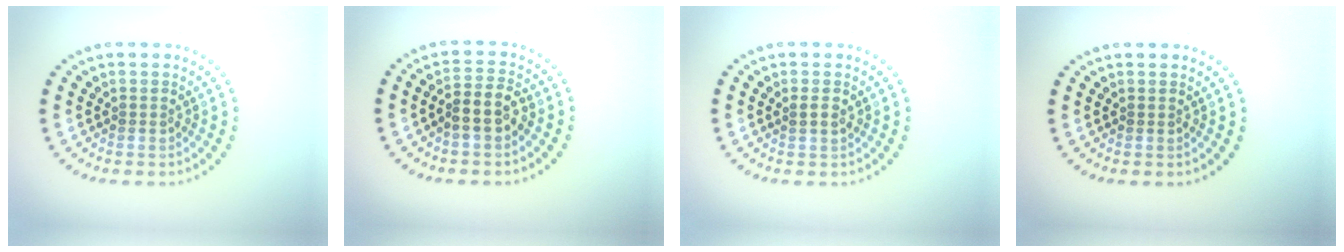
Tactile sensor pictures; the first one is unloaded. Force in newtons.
{"total": 2.7, "press": 2.5, "slide": 1.2}
{"total": 0.6, "press": 0.5, "slide": 0.3}
{"total": 0.0}